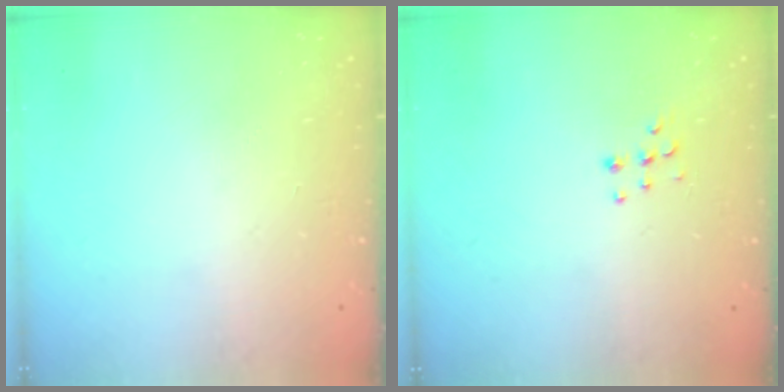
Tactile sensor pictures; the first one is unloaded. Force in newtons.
{"total": 6.2, "press": 6.1, "slide": 0.7}